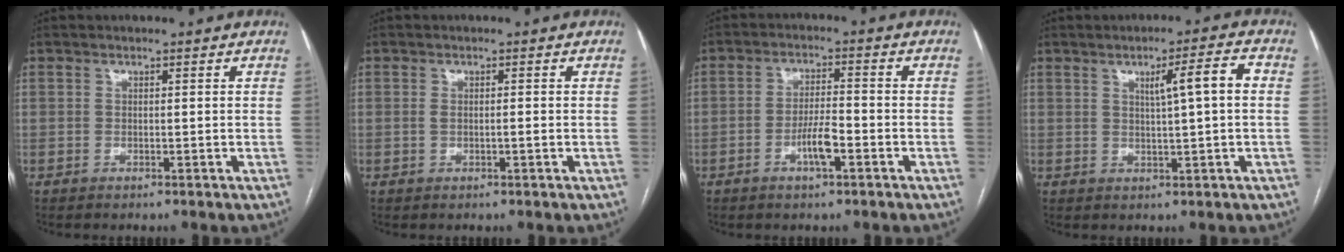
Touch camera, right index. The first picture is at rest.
{"total": 1.4, "force": [-0.2, 0.4, 1.3], "torque": [-0.030, 0.004, 0.000]}
{"total": 4.9, "force": [-2.2, 0.9, 4.3], "torque": [-0.081, 0.003, -0.040]}
{"total": 5.5, "force": [1.2, -0.1, 5.4], "torque": [-0.082, 0.006, 0.019]}